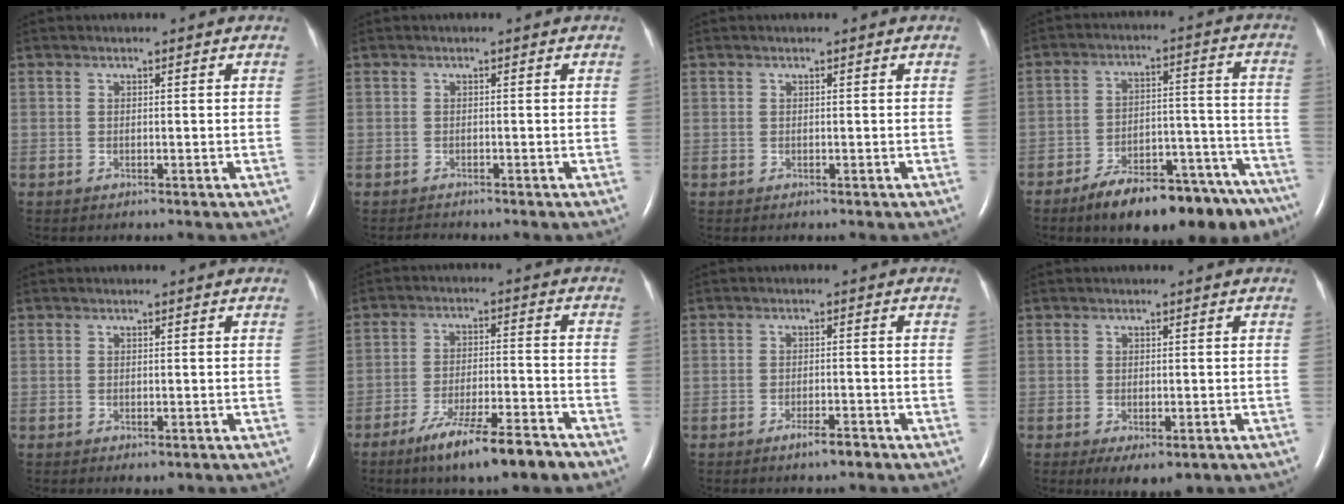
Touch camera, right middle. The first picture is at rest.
{"total": 0.8, "force": [-0.8, 0.0, -0.1], "torque": [-0.004, -0.006, -0.011]}
{"total": 0.0}
{"total": 19.5, "force": [-15.7, 5.8, 9.9], "torque": [-0.078, 0.043, -0.223]}
{"total": 0.7, "force": [-0.2, 0.3, 0.6], "torque": [-0.010, -0.005, 0.002]}
{"total": 11.2, "force": [-8.0, 1.1, 7.8], "torque": [-0.132, -0.021, -0.132]}
{"total": 2.6, "force": [-1.9, 0.3, 1.7], "torque": [-0.034, -0.002, -0.032]}
{"total": 4.3, "force": [-2.1, 1.6, 3.3], "torque": [-0.047, -0.010, -0.021]}